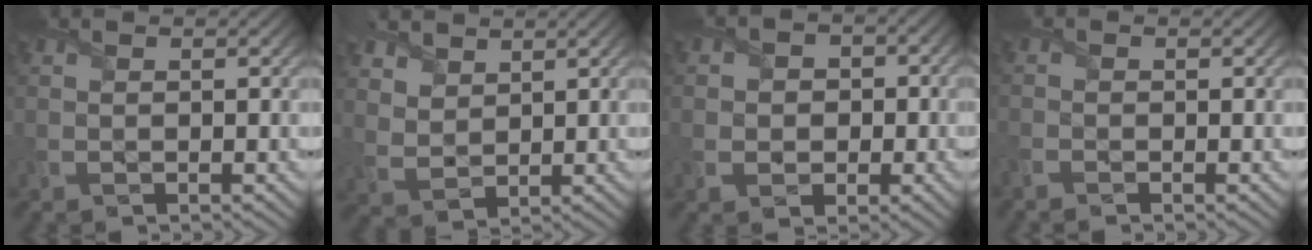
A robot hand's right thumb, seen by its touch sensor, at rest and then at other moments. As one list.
[{"total": 4.7, "force": [3.3, 2.7, 1.8], "torque": [-0.060, 0.001, 0.065]}, {"total": 4.1, "force": [-0.1, 3.8, 1.6], "torque": [-0.019, 0.012, -0.030]}, {"total": 1.5, "force": [-1.2, 0.6, 0.7], "torque": [-0.025, -0.005, -0.030]}]